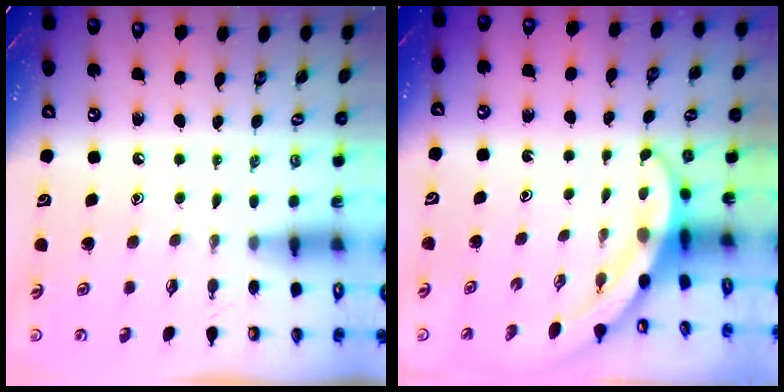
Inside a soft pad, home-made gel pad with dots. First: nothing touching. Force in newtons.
{"total": 3.9, "press": 3.9, "slide": 0.2}